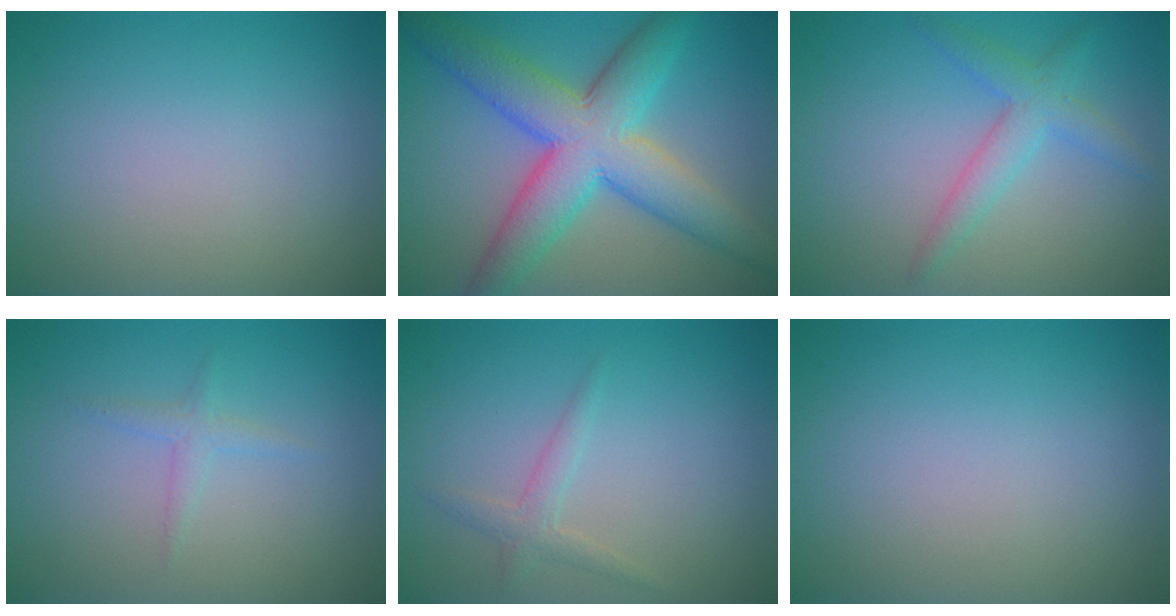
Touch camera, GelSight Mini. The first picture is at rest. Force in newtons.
{"total": 9.4, "press": 9.4, "slide": 0.1}
{"total": 2.1, "press": 2.1, "slide": 0.1}
{"total": 1.2, "press": 1.2, "slide": 0.1}
{"total": 1.4, "press": 1.4, "slide": 0.0}
{"total": 0.0}